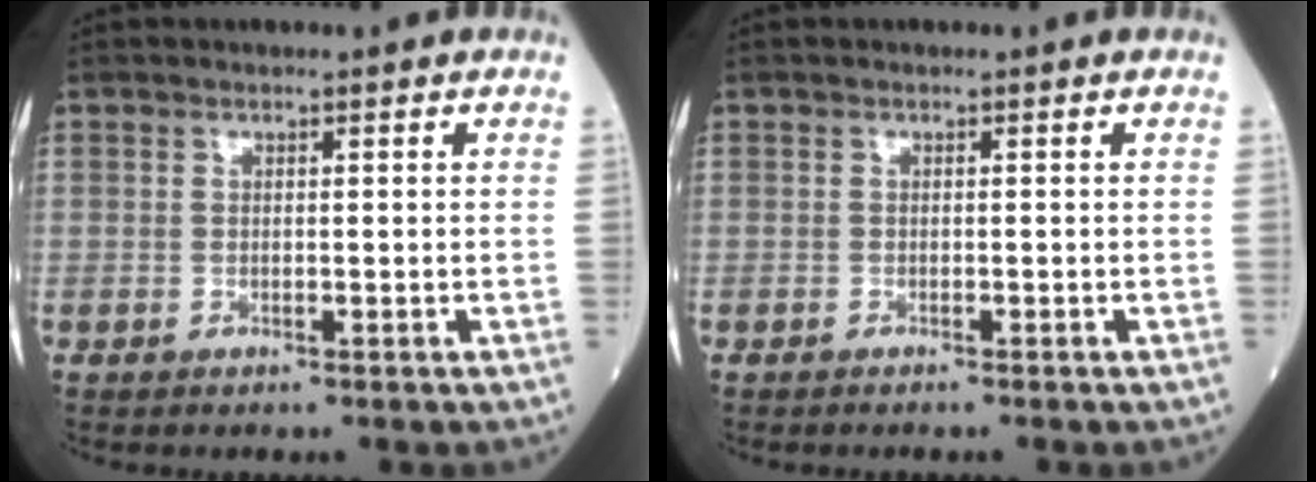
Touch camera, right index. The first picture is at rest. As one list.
[{"total": 0.9, "force": [-0.7, -0.1, 0.5], "torque": [-0.008, 0.001, -0.008]}]